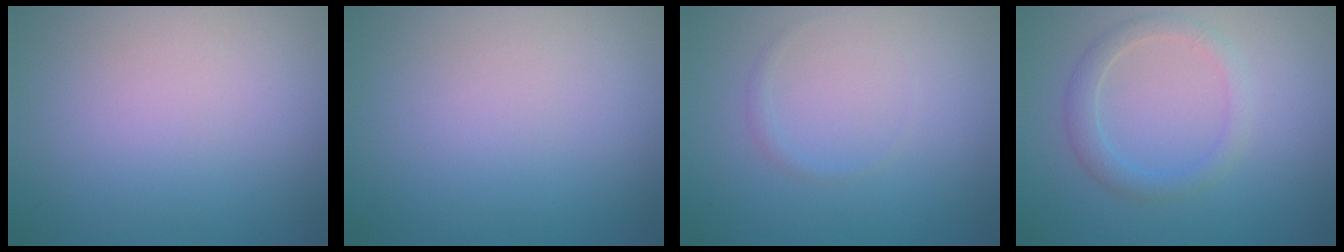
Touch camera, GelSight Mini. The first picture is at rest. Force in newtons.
{"total": 0.0}
{"total": 0.6, "press": 0.6, "slide": 0.0}
{"total": 2.3, "press": 2.3, "slide": 0.0}